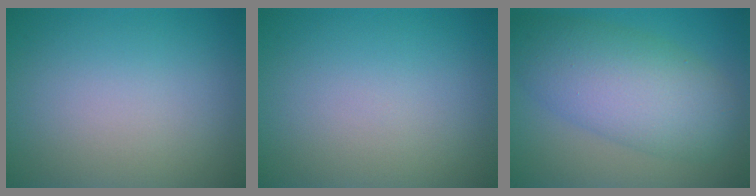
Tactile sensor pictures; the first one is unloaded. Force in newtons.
{"total": 0.0}
{"total": 8.0, "press": 8.0, "slide": 0.3}